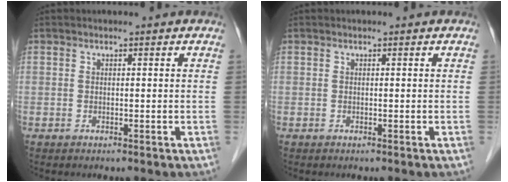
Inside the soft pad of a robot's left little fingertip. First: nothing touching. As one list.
[{"total": 0.0}]